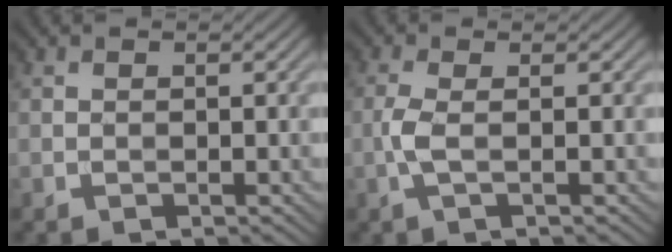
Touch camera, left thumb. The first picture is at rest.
{"total": 2.5, "force": [-0.3, 0.5, 2.5], "torque": [-0.061, 0.003, -0.012]}